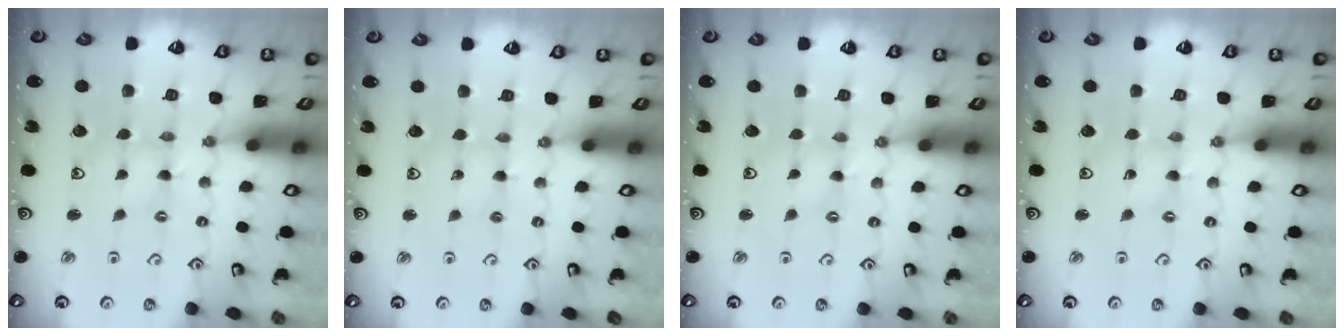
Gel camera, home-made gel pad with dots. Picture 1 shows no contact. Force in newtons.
{"total": 2.5, "press": 2.5, "slide": 0.3}
{"total": 0.0}
{"total": 0.0}